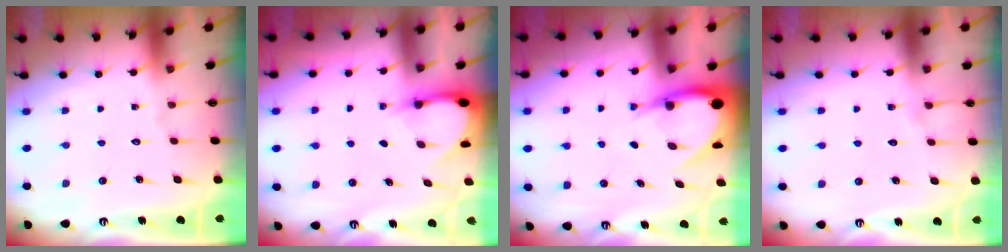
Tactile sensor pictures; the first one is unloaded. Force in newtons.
{"total": 3.1, "press": 3.1, "slide": 0.3}
{"total": 6.7, "press": 6.7, "slide": 0.7}
{"total": 2.9, "press": 2.9, "slide": 0.2}